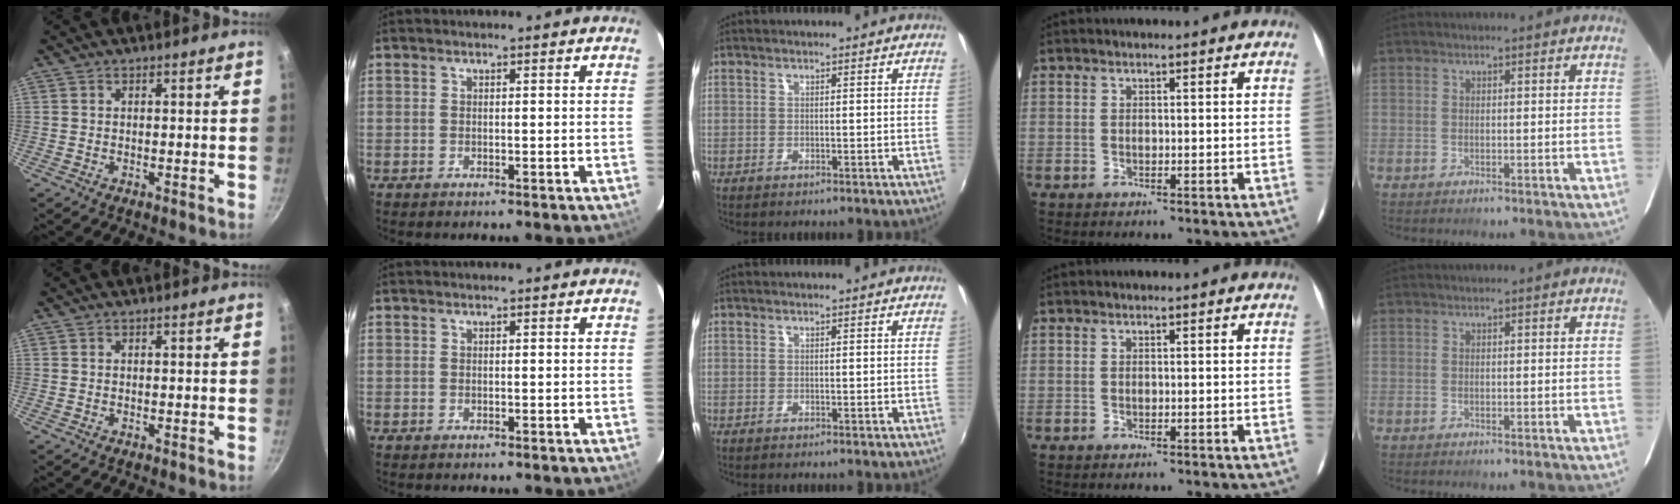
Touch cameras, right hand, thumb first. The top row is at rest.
{}